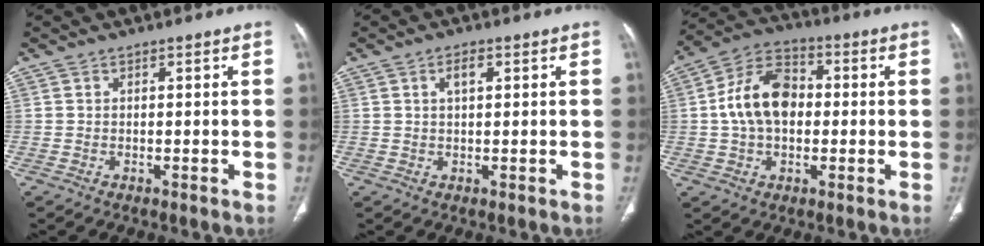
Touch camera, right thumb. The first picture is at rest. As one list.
[{"total": 2.6, "force": [1.0, 1.2, 2.2], "torque": [-0.039, 0.003, 0.019]}, {"total": 12.8, "force": [0.4, 8.7, 9.4], "torque": [-0.160, 0.026, -0.001]}]